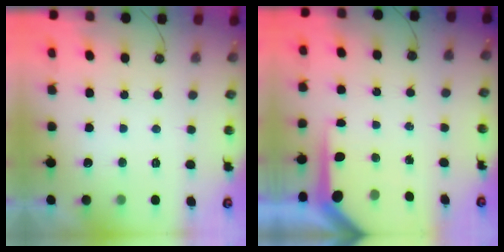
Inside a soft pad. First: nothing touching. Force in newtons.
{"total": 6.2, "press": 6.2, "slide": 0.6}